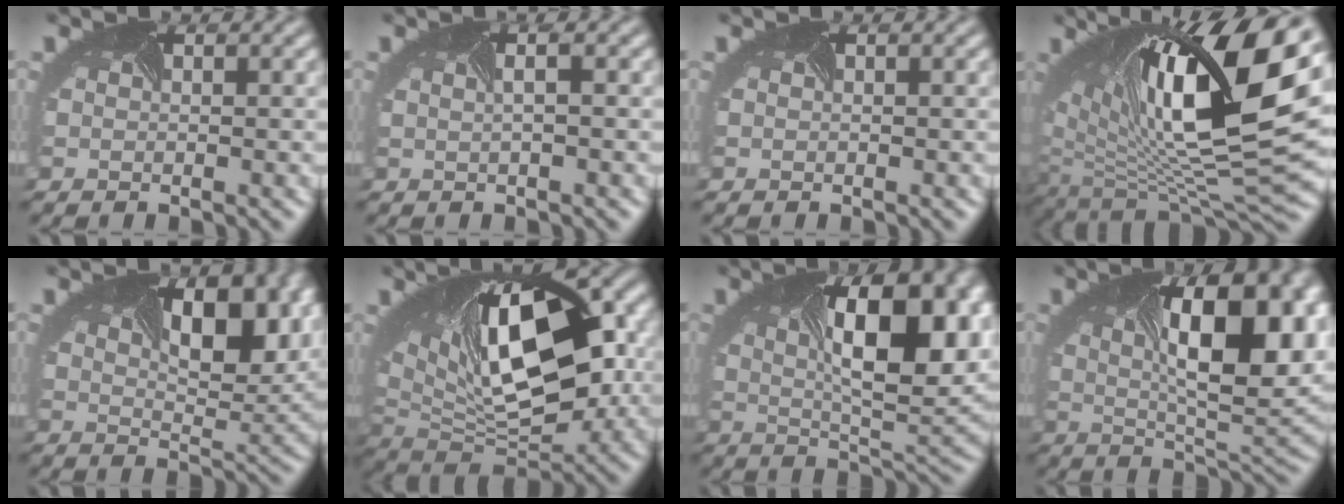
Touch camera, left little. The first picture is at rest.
{"total": 0.8, "force": [-0.5, 0.2, 0.6], "torque": [-0.002, 0.002, -0.005]}
{"total": 0.0}
{"total": 15.6, "force": [3.5, 5.9, 14.0], "torque": [-0.232, -0.006, 0.077]}
{"total": 8.7, "force": [2.6, 3.8, 7.4], "torque": [-0.101, 0.003, 0.039]}
{"total": 12.4, "force": [1.6, 6.2, 10.6], "torque": [-0.176, -0.008, 0.040]}
{"total": 11.3, "force": [1.5, 4.4, 10.3], "torque": [-0.145, -0.004, 0.032]}
{"total": 12.4, "force": [1.6, 5.1, 11.3], "torque": [-0.153, 0.000, 0.031]}